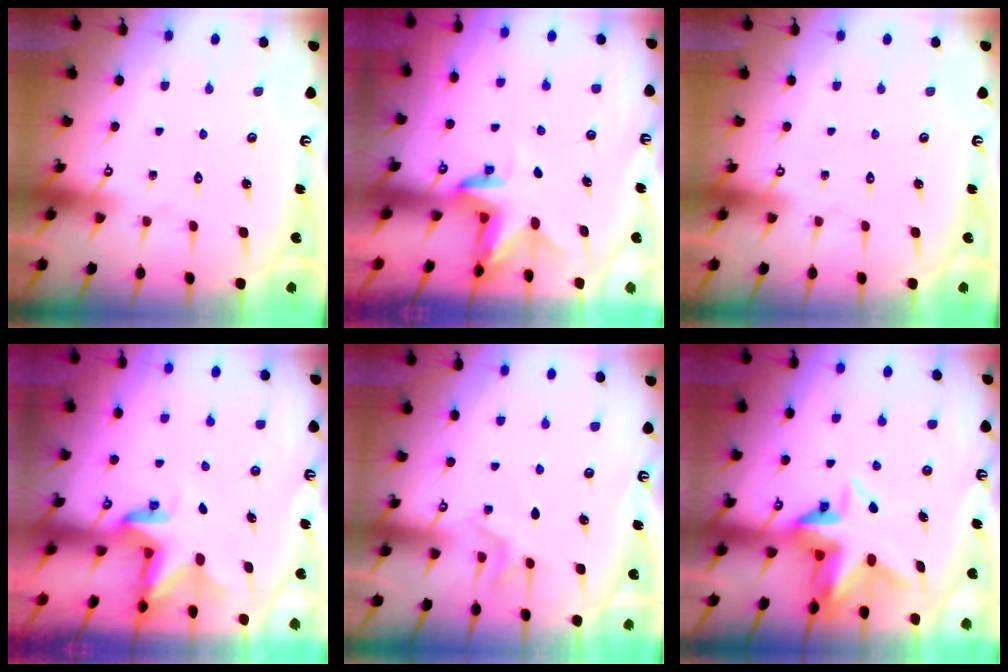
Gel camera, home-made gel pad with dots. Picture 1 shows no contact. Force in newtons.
{"total": 3.3, "press": 3.3, "slide": 0.1}
{"total": 0.0}
{"total": 2.8, "press": 2.8, "slide": 0.2}
{"total": 5.7, "press": 5.2, "slide": 2.3}
{"total": 6.4, "press": 6.2, "slide": 1.5}